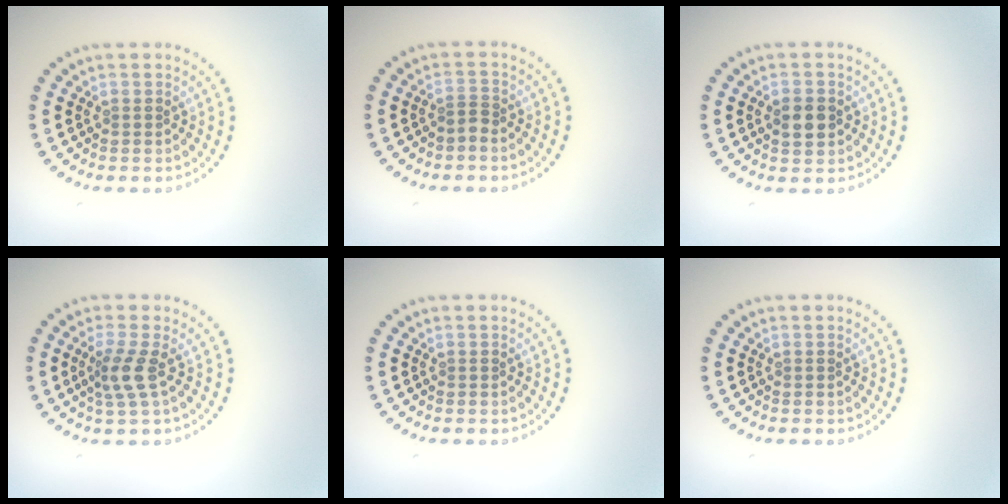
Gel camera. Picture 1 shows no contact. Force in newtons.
{"total": 1.0, "press": 0.6, "slide": 0.8}
{"total": 2.8, "press": 2.8, "slide": 0.1}
{"total": 2.4, "press": 1.8, "slide": 1.6}
{"total": 0.0}
{"total": 0.0}